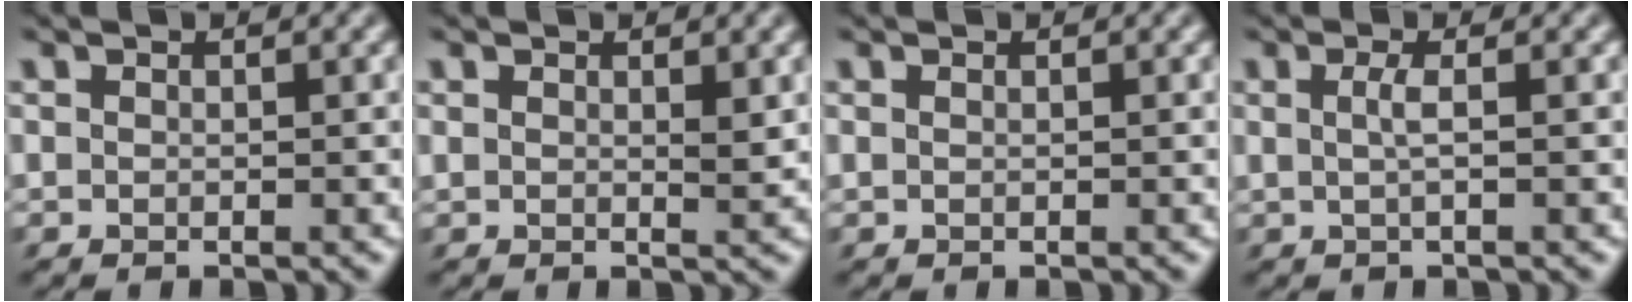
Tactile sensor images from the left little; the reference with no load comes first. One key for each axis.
{"total": 1.7, "fx": 0.8, "fy": 0.7, "fz": 1.4, "tx": -0.041, "ty": -0.002, "tz": 0.014}
{"total": 0.0}
{"total": 1.2, "fx": -0.1, "fy": -0.8, "fz": 0.9, "tx": -0.026, "ty": 0.003, "tz": -0.003}